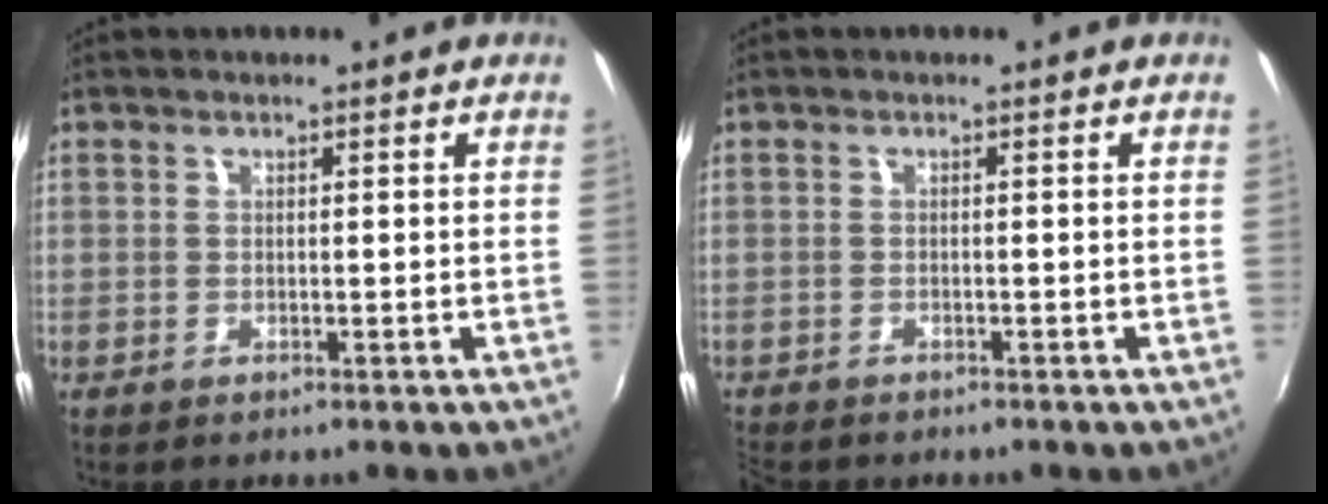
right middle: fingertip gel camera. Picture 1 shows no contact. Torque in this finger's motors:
{"motor_torque": [0.32, -0.33, 0.11, 0.08]}